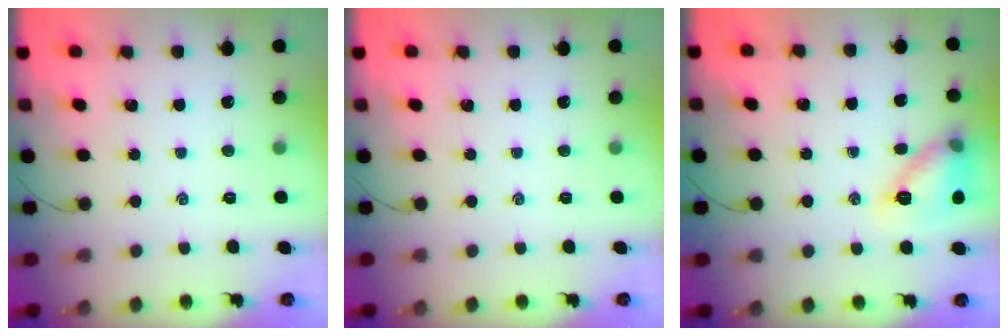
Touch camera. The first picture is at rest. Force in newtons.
{"total": 0.0}
{"total": 12.0, "press": 12.0, "slide": 0.5}